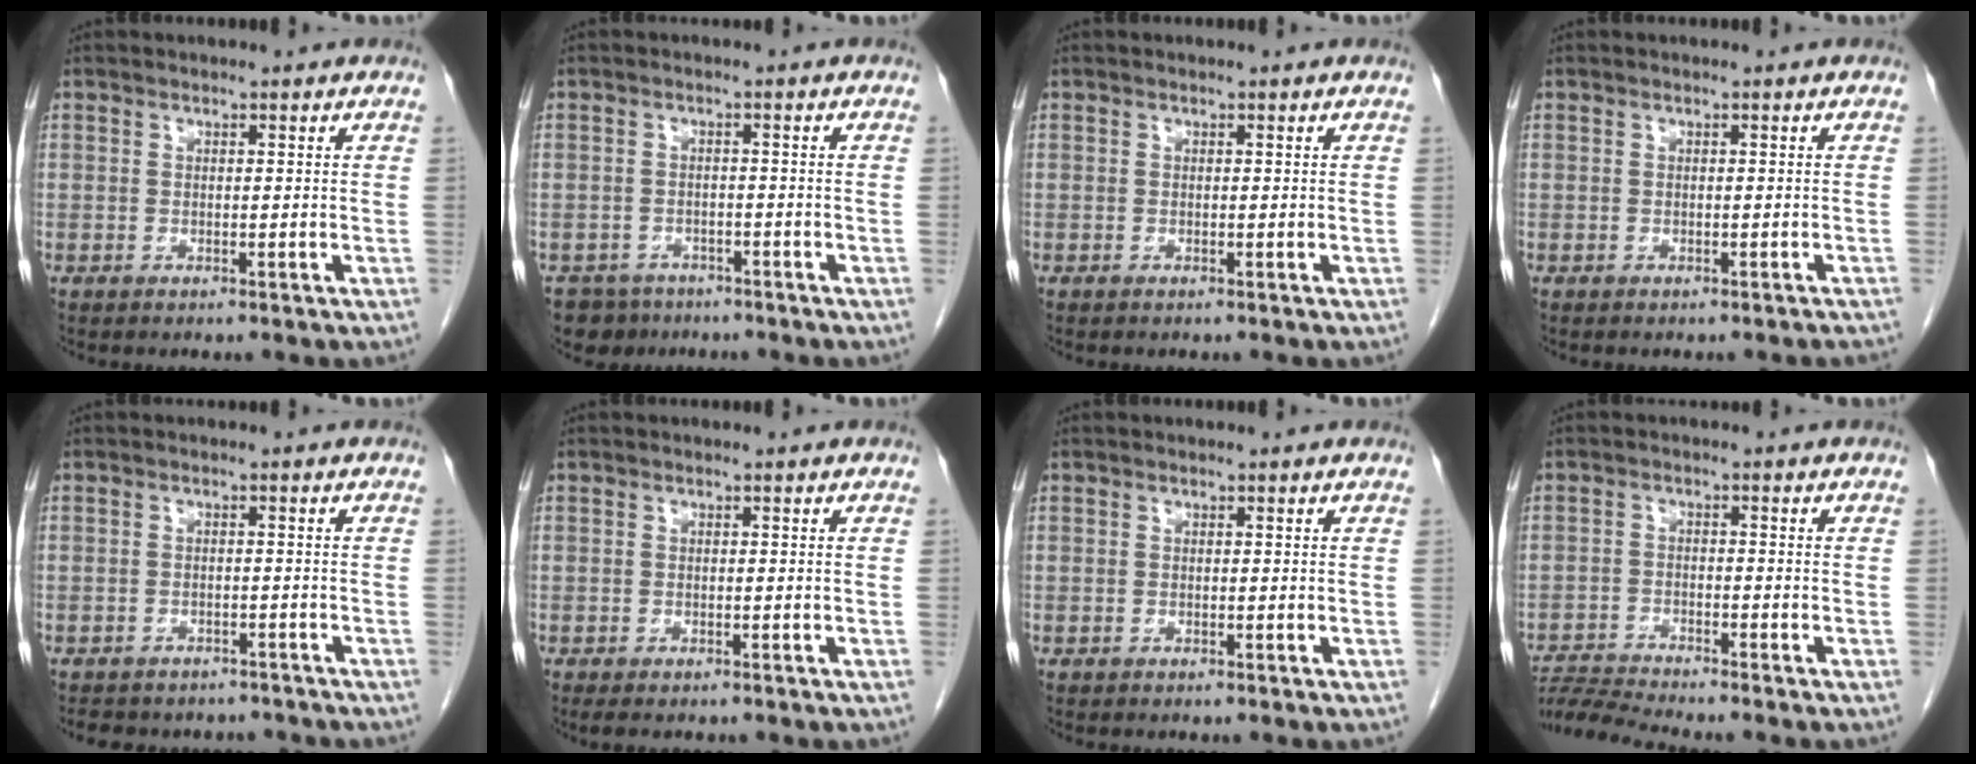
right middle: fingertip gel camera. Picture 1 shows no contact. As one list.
[{"total": 4.7, "force": [-3.7, 2.9, -0.2], "torque": [0.007, 0.003, -0.058]}, {"total": 0.0}, {"total": 3.0, "force": [-2.7, 0.8, 1.0], "torque": [-0.015, -0.008, -0.029]}, {"total": 8.9, "force": [-7.8, 3.8, 1.8], "torque": [-0.032, 0.008, -0.090]}, {"total": 2.0, "force": [-1.6, 0.7, 1.0], "torque": [-0.013, -0.004, -0.017]}, {"total": 0.0}, {"total": 5.6, "force": [-5.3, -1.9, 0.5], "torque": [-0.017, -0.011, -0.099]}]